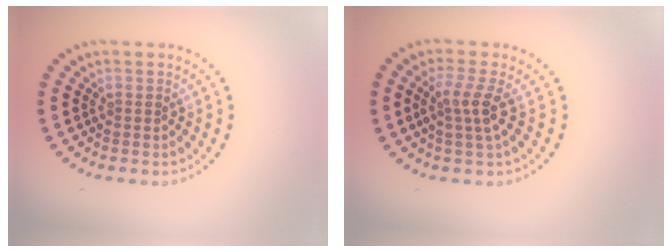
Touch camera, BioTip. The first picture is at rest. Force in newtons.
{"total": 2.6, "press": 2.0, "slide": 1.6}